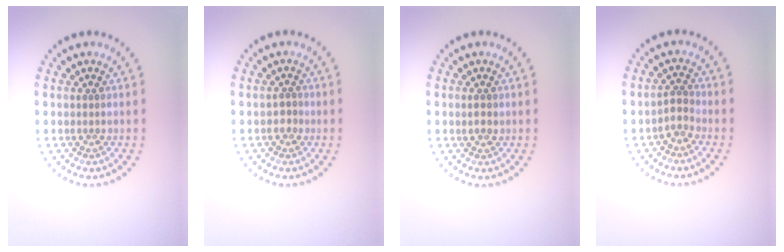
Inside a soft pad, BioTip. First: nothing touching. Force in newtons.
{"total": 1.0, "press": 0.9, "slide": 0.4}
{"total": 1.1, "press": 1.1, "slide": 0.3}
{"total": 1.7, "press": 1.2, "slide": 1.2}